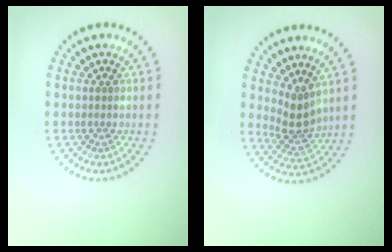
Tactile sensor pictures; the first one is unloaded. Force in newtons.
{"total": 2.6, "press": 1.8, "slide": 1.8}